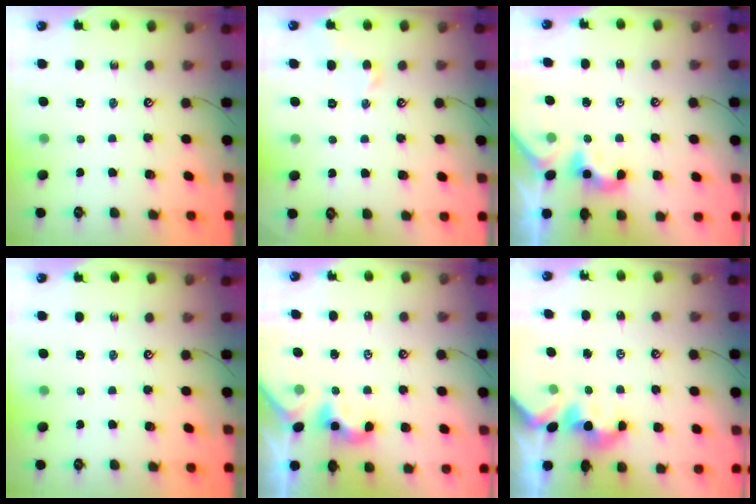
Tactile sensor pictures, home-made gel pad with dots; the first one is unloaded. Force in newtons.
{"total": 1.0, "press": 0.9, "slide": 0.4}
{"total": 2.0, "press": 2.0, "slide": 0.2}
{"total": 0.0}
{"total": 2.2, "press": 2.2, "slide": 0.2}
{"total": 1.8, "press": 1.8, "slide": 0.2}